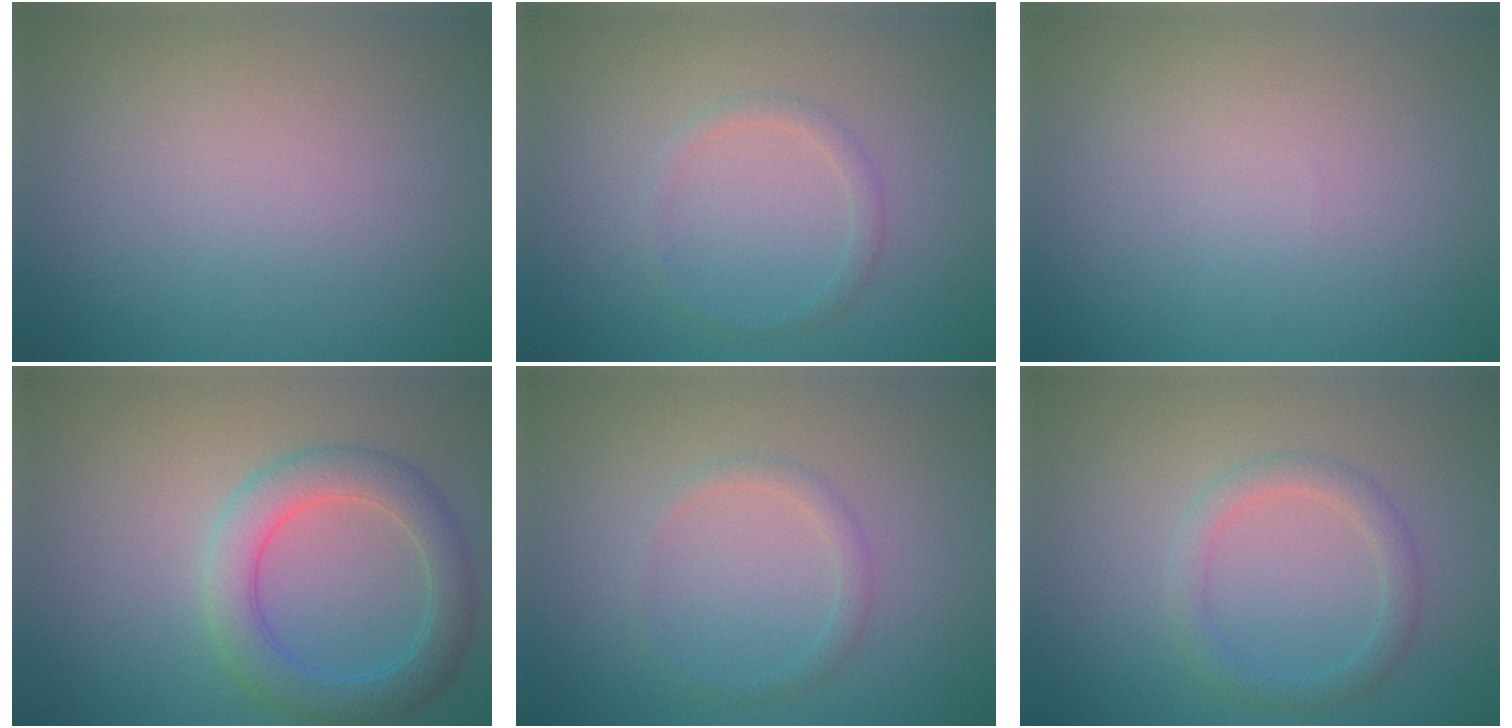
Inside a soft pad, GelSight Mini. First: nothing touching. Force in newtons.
{"total": 1.2, "press": 1.2, "slide": 0.0}
{"total": 0.0}
{"total": 4.4, "press": 4.4, "slide": 0.2}
{"total": 1.3, "press": 1.3, "slide": 0.1}
{"total": 2.1, "press": 2.1, "slide": 0.1}